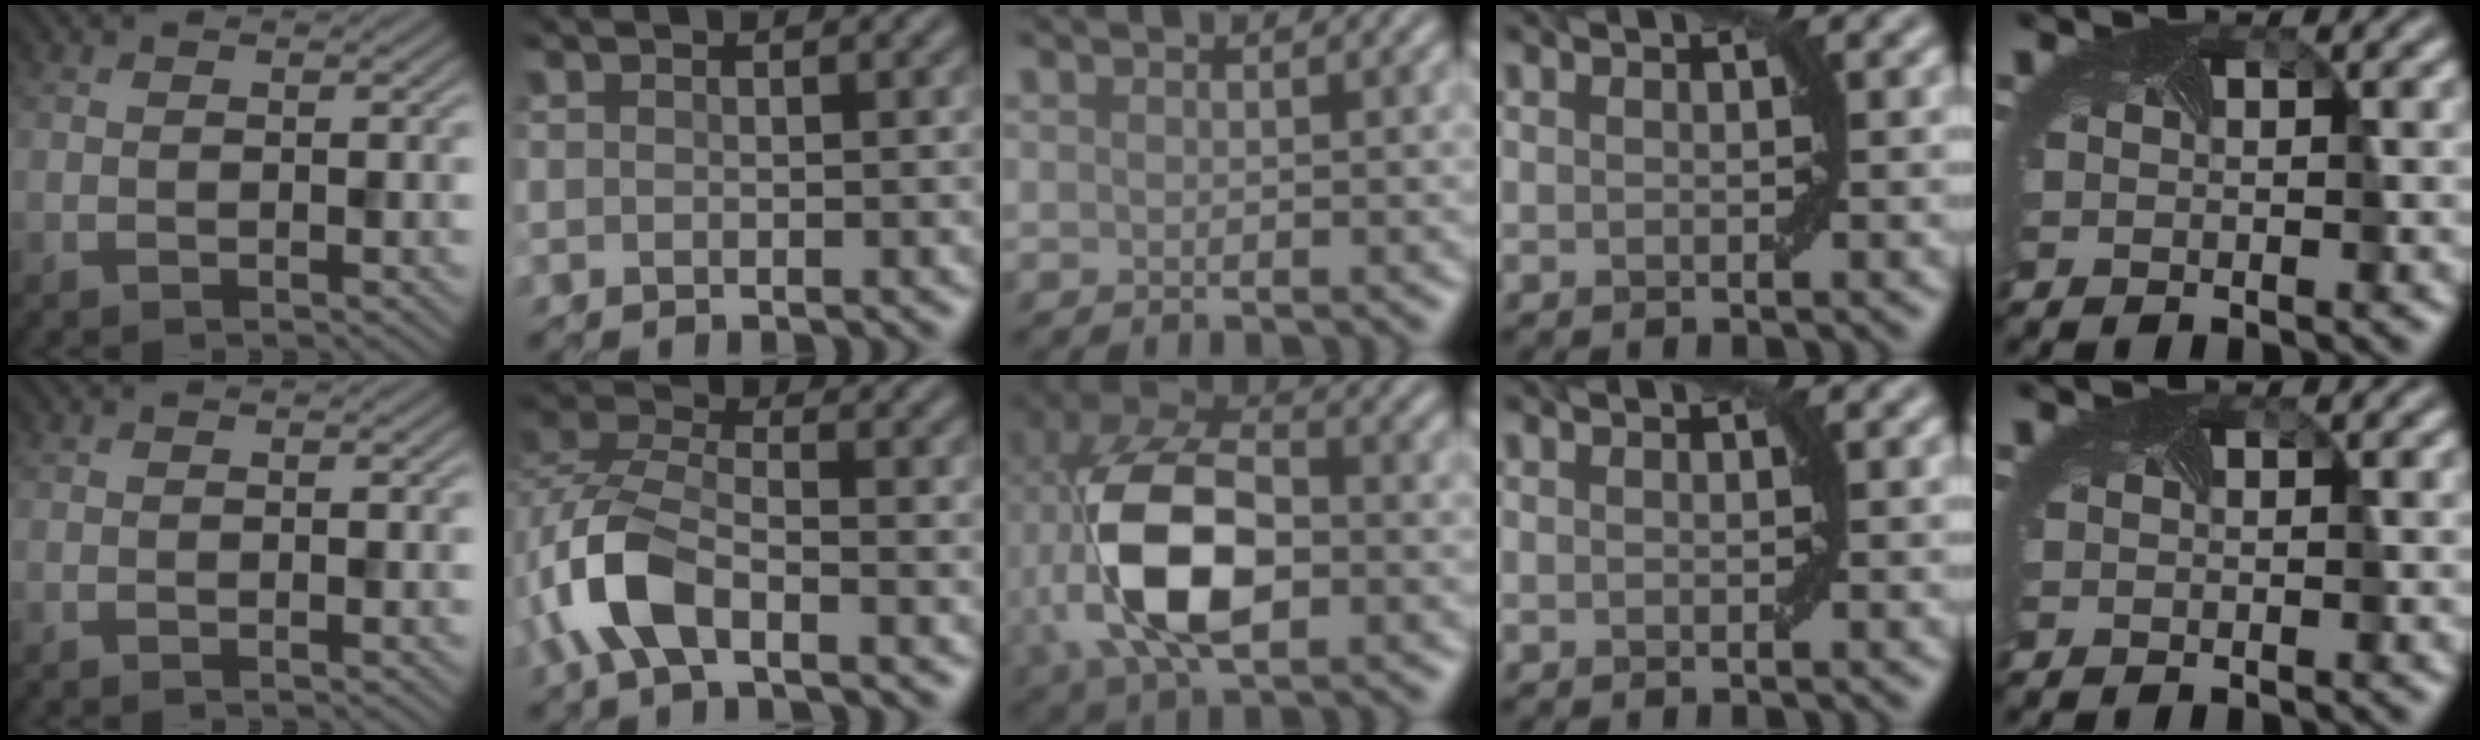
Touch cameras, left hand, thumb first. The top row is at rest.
{"index": {"total": 5.6, "force": [-3.0, 2.2, 4.2], "torque": [-0.107, 0.005, -0.069]}, "middle": {"total": 11.4, "force": [-1.1, 6.5, 9.3], "torque": [-0.198, 0.007, -0.021]}}